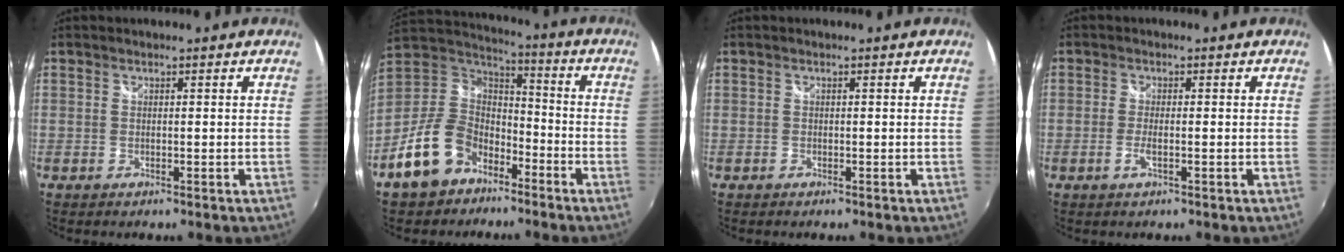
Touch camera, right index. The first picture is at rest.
{"total": 15.1, "force": [-9.0, 9.9, 7.0], "torque": [-0.168, 0.020, -0.151]}
{"total": 0.0}
{"total": 2.3, "force": [-0.8, 0.4, 2.1], "torque": [-0.045, -0.003, -0.016]}